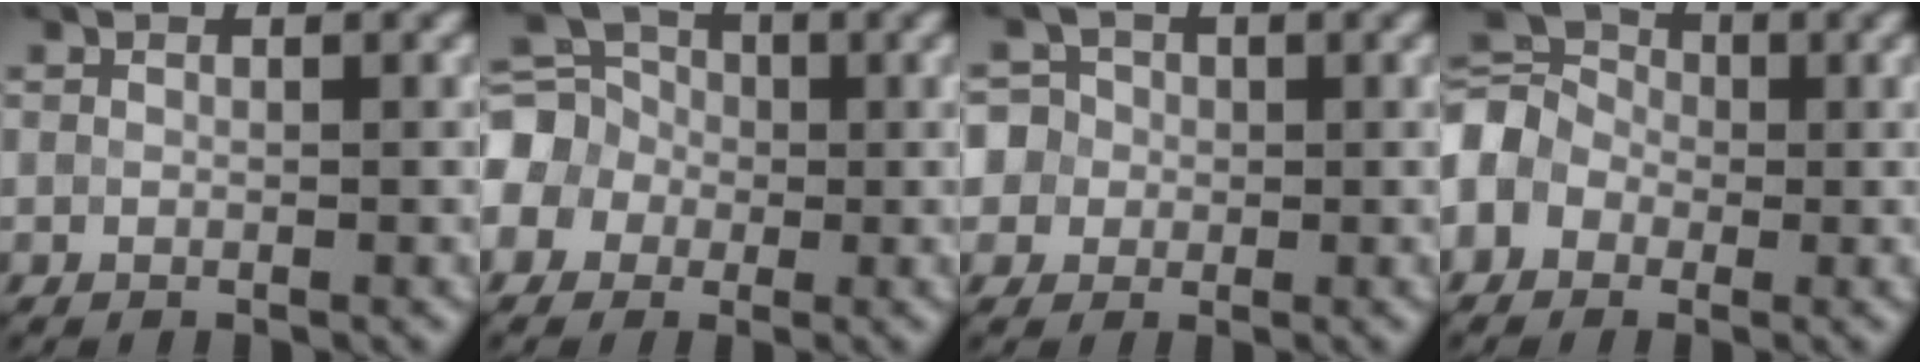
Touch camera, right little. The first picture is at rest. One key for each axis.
{"total": 6.4, "fx": -1.3, "fy": 5.7, "fz": 2.5, "tx": -0.061, "ty": 0.010, "tz": -0.050}
{"total": 6.2, "fx": 0.4, "fy": 5.9, "fz": 1.8, "tx": -0.043, "ty": 0.037, "tz": -0.021}
{"total": 5.6, "fx": -1.2, "fy": 4.7, "fz": 2.8, "tx": -0.067, "ty": 0.015, "tz": -0.035}